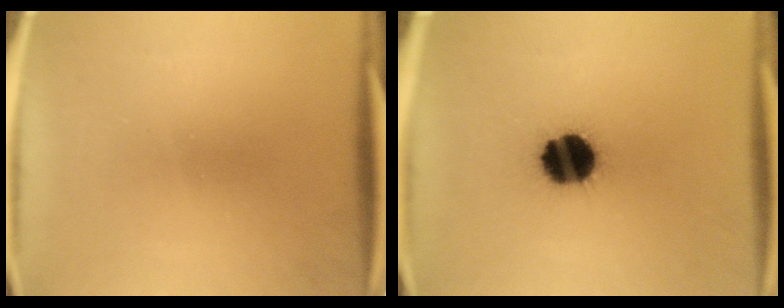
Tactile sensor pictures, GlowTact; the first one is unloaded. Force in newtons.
{"total": 15.1}